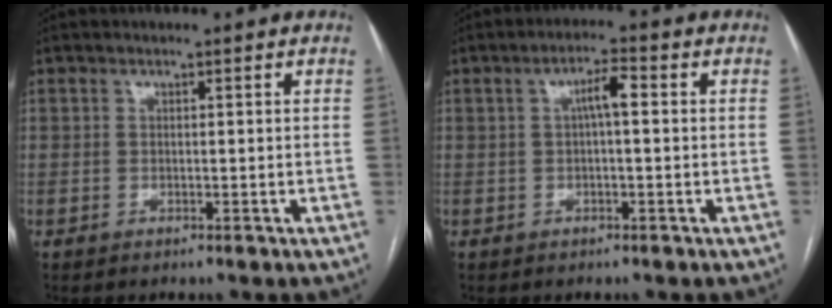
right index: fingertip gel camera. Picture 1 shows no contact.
{"total": 3.5, "force": [0.4, 0.7, 3.4], "torque": [-0.061, 0.011, 0.006]}